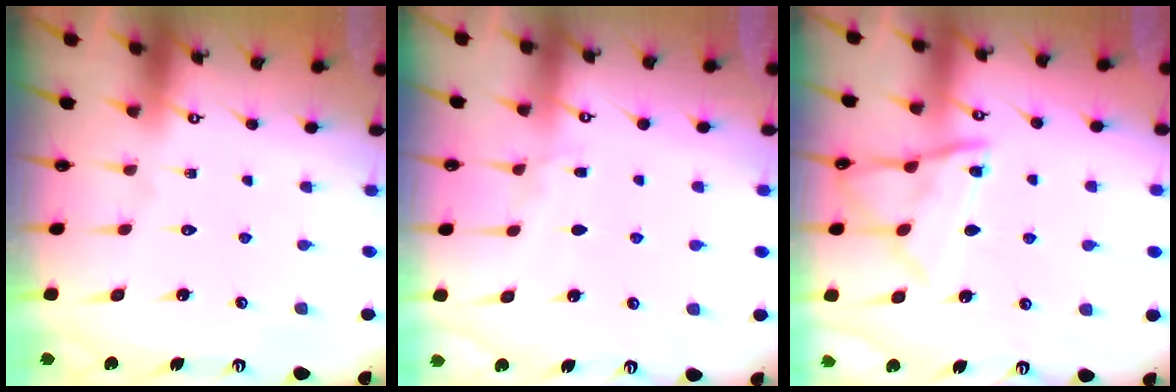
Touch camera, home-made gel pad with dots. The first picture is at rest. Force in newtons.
{"total": 3.6, "press": 3.6, "slide": 0.5}
{"total": 11.8, "press": 11.8, "slide": 1.3}